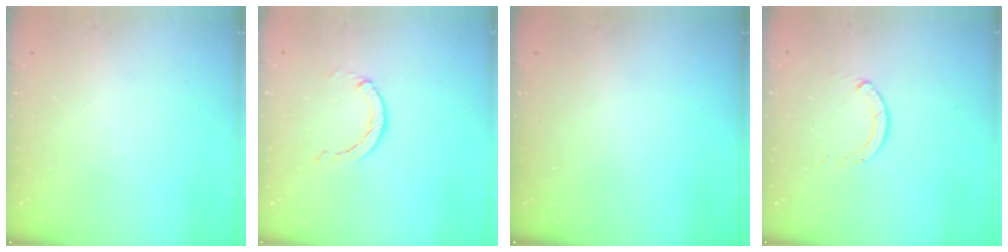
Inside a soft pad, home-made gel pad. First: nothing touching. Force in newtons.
{"total": 0.6, "press": 0.6, "slide": 0.2}
{"total": 0.0}
{"total": 0.0}